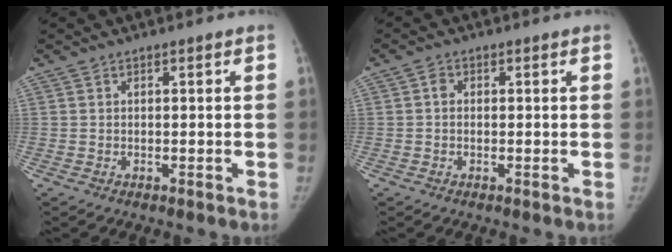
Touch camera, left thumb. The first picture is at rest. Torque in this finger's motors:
{"motor_torque": [-0.29, 0.05, -0.05, -0.11, -0.04]}